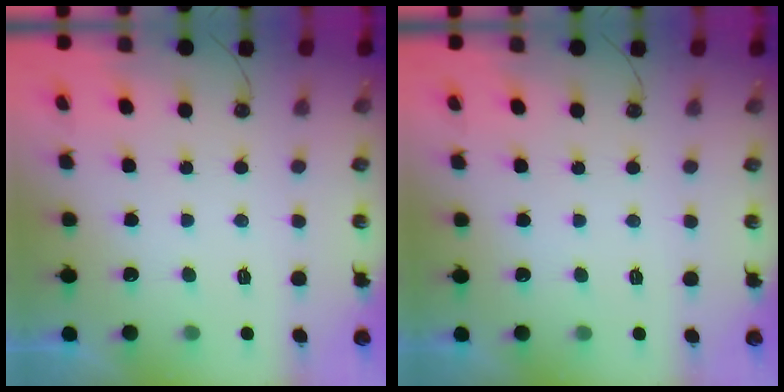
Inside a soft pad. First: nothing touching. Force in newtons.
{"total": 0.0}